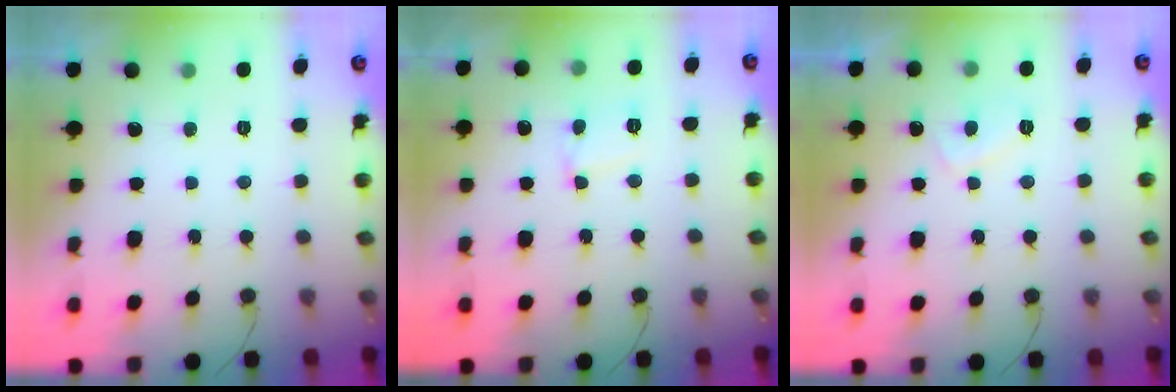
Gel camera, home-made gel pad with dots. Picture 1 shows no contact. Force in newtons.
{"total": 4.3, "press": 4.3, "slide": 0.4}
{"total": 2.6, "press": 2.6, "slide": 0.5}